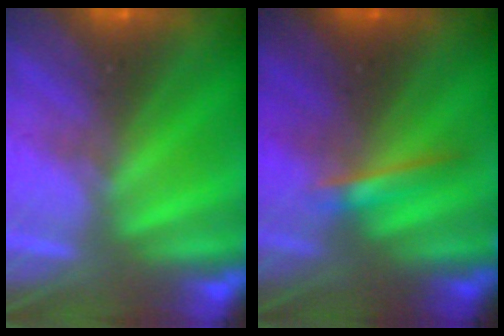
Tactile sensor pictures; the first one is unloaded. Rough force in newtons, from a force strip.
{"total": 1.6}